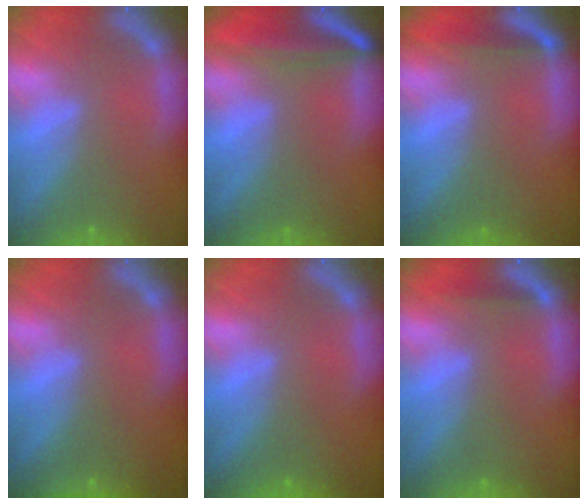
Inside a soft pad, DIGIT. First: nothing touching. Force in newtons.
{"total": 7.6}
{"total": 3.0}
{"total": 0.9}
{"total": 0.0}
{"total": 1.4}